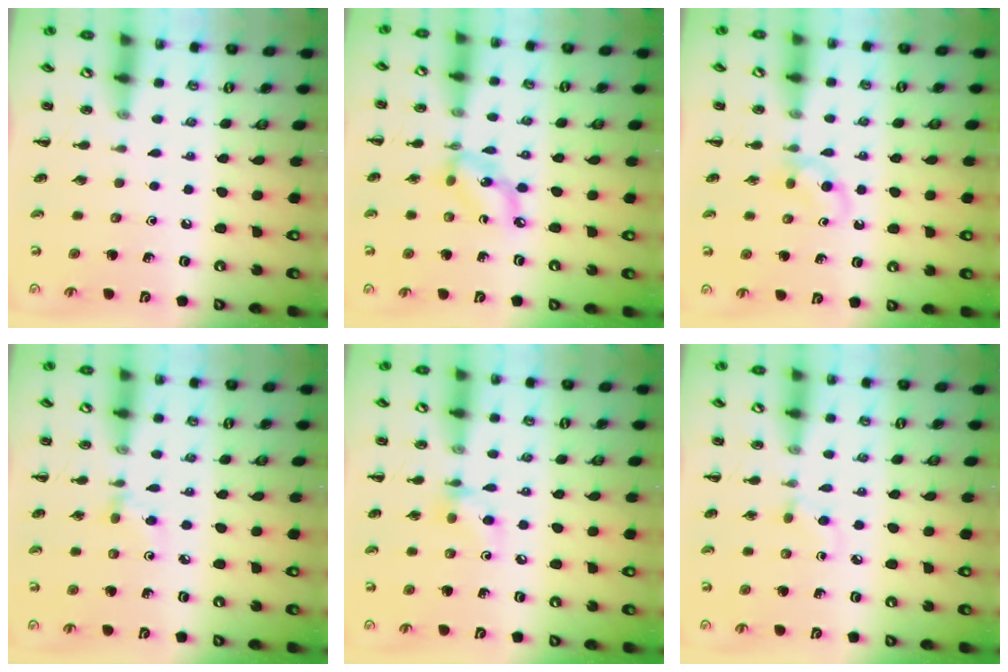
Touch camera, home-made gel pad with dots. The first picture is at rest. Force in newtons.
{"total": 7.1, "press": 6.9, "slide": 1.8}
{"total": 2.7, "press": 2.4, "slide": 1.2}
{"total": 3.7, "press": 3.5, "slide": 1.2}
{"total": 6.5, "press": 6.4, "slide": 1.1}
{"total": 3.6, "press": 3.3, "slide": 1.4}